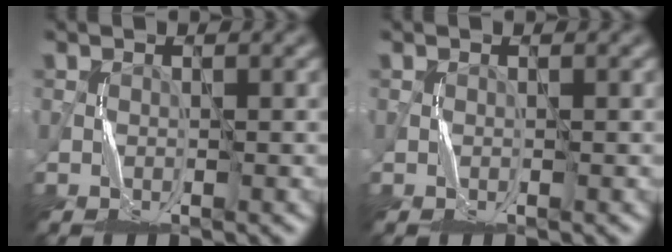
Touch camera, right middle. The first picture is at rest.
{"total": 0.0}